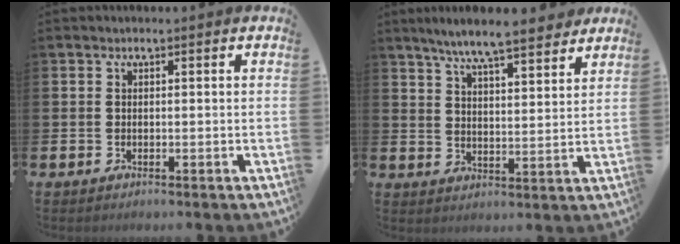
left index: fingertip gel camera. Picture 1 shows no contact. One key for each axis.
{"total": 7.8, "fx": 7.2, "fy": 0.8, "fz": 2.8, "tx": -0.067, "ty": -0.038, "tz": 0.126}